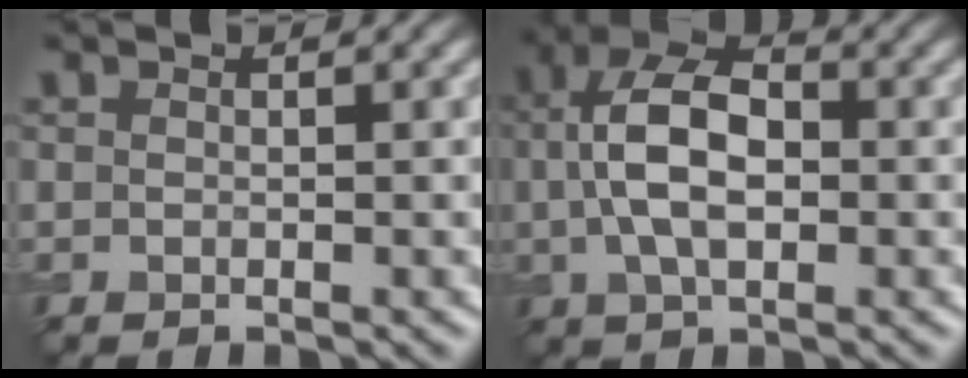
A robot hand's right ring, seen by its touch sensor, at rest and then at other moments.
{"total": 7.3, "force": [0.3, 4.1, 6.0], "torque": [-0.122, 0.012, -0.003]}